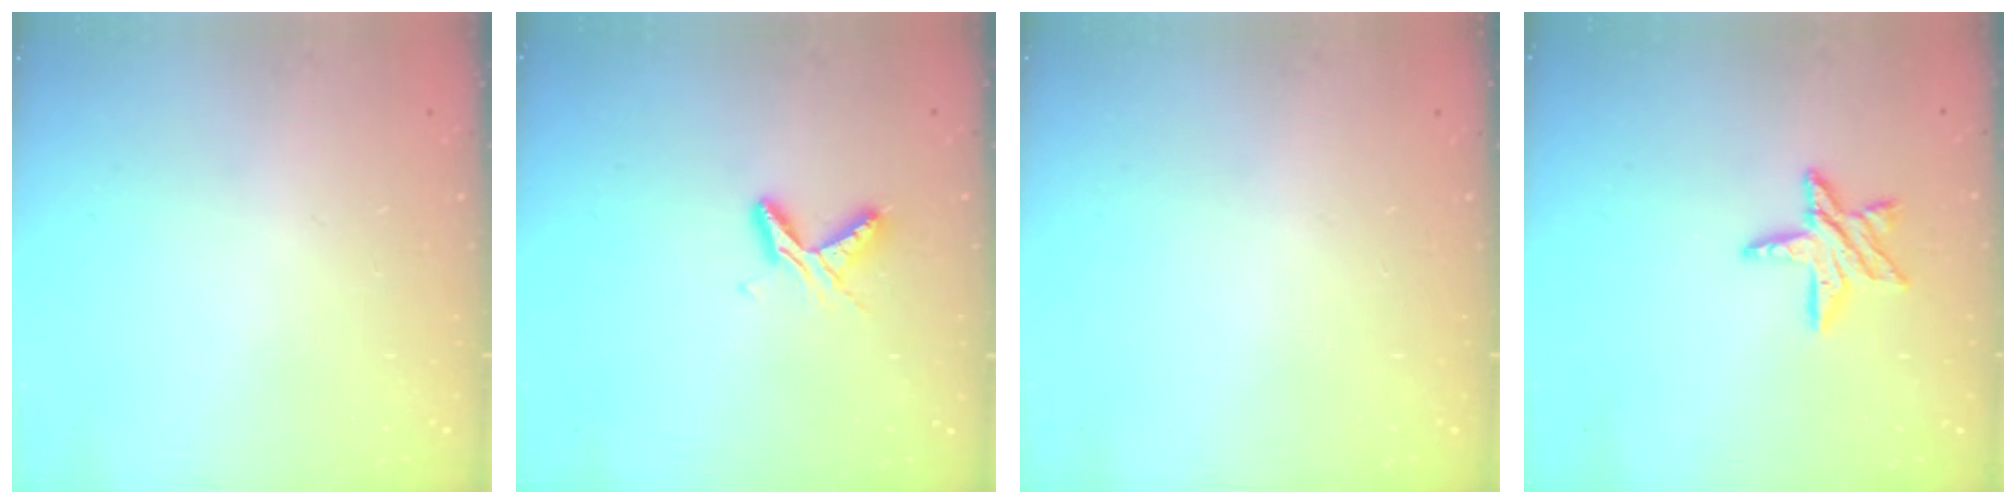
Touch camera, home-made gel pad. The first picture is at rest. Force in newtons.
{"total": 5.8, "press": 5.8, "slide": 0.5}
{"total": 0.0}
{"total": 10.0, "press": 9.9, "slide": 0.9}